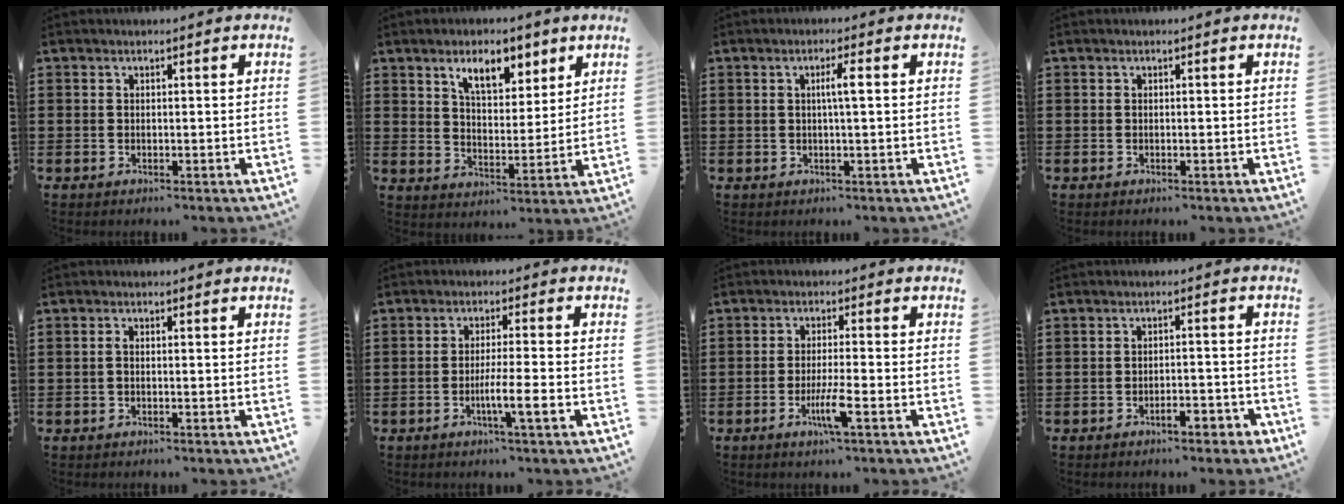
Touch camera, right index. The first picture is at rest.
{"total": 7.4, "force": [4.9, 3.4, 4.4], "torque": [-0.079, -0.002, 0.083]}
{"total": 2.7, "force": [0.3, 0.1, 2.7], "torque": [-0.051, 0.000, 0.002]}
{"total": 0.0}
{"total": 0.9, "force": [-0.2, 0.2, 0.8], "torque": [-0.018, -0.002, -0.004]}
{"total": 5.3, "force": [-2.0, 0.1, 4.9], "torque": [-0.080, -0.008, -0.033]}
{"total": 4.8, "force": [-2.3, 0.1, 4.2], "torque": [-0.084, -0.016, -0.042]}
{"total": 3.1, "force": [-2.4, 1.1, 1.7], "torque": [-0.031, 0.008, -0.047]}